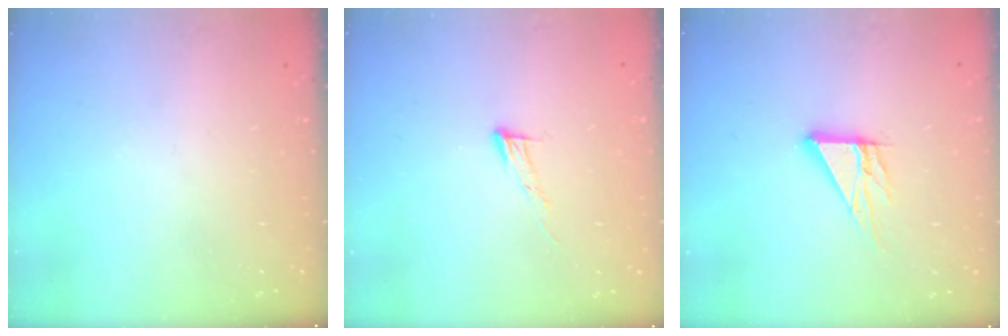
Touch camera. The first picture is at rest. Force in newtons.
{"total": 6.4, "press": 6.4, "slide": 0.4}
{"total": 9.0, "press": 9.0, "slide": 0.7}